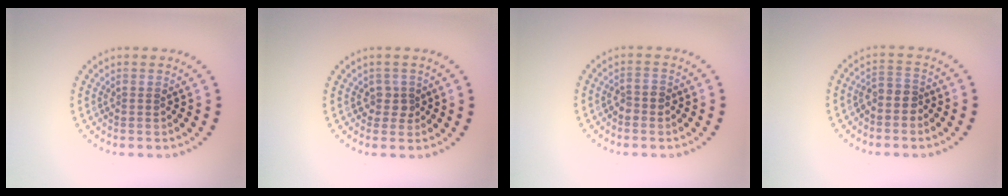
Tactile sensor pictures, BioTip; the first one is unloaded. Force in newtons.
{"total": 1.4, "press": 1.2, "slide": 0.7}
{"total": 1.4, "press": 1.2, "slide": 0.6}
{"total": 2.0, "press": 1.6, "slide": 1.2}